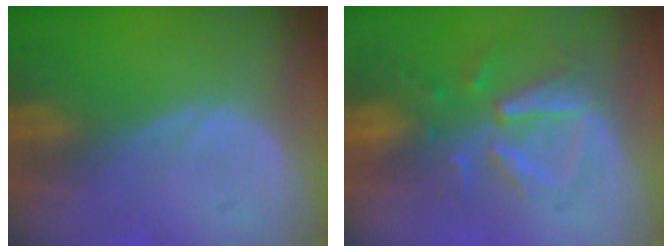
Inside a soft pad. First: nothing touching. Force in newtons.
{"total": 8.1, "press": 7.4, "slide": 3.4}